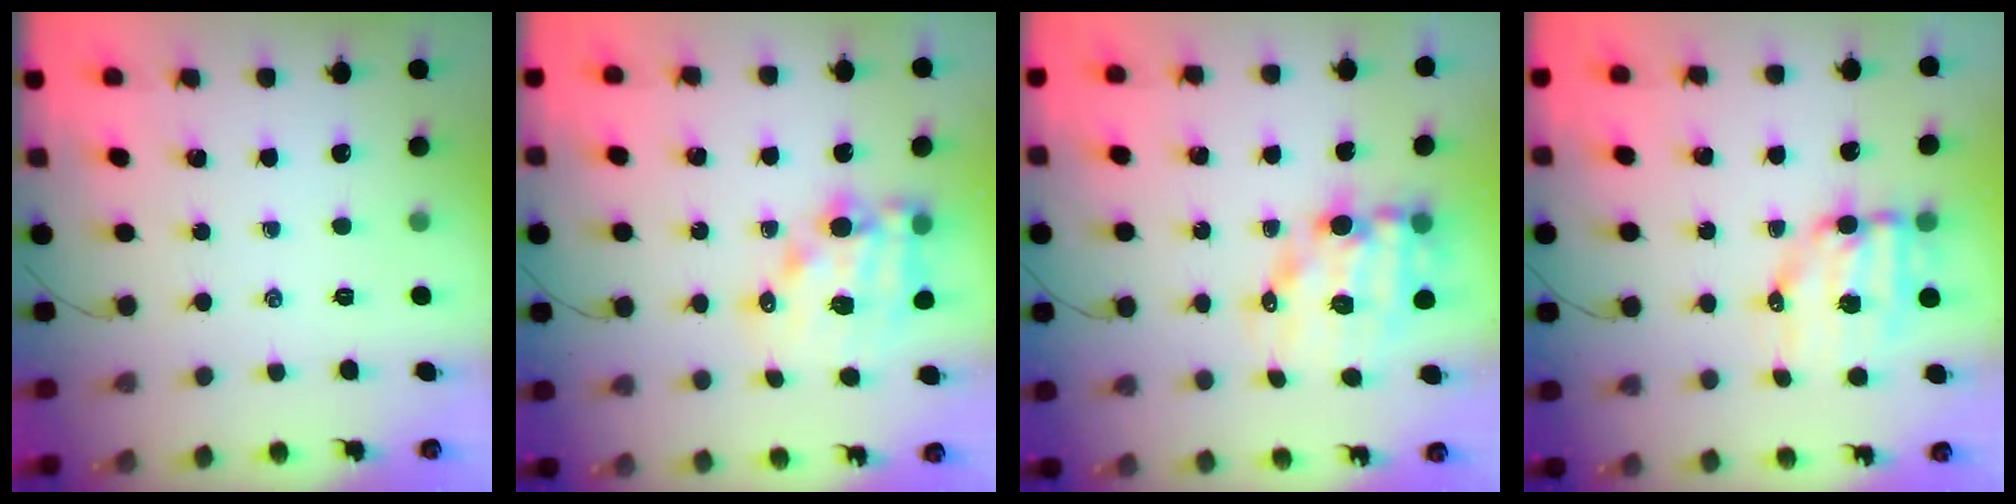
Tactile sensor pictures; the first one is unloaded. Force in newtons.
{"total": 11.9, "press": 11.6, "slide": 2.9}
{"total": 10.7, "press": 10.3, "slide": 2.9}
{"total": 9.1, "press": 8.9, "slide": 1.7}